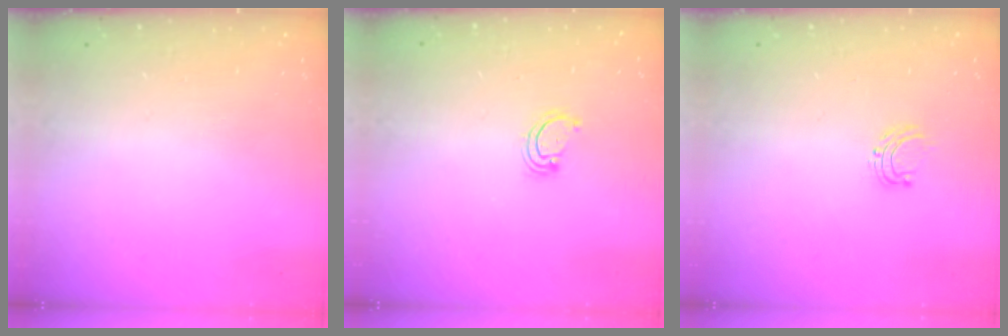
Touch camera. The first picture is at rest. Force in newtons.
{"total": 3.1, "press": 3.1, "slide": 0.4}
{"total": 4.9, "press": 4.9, "slide": 0.5}